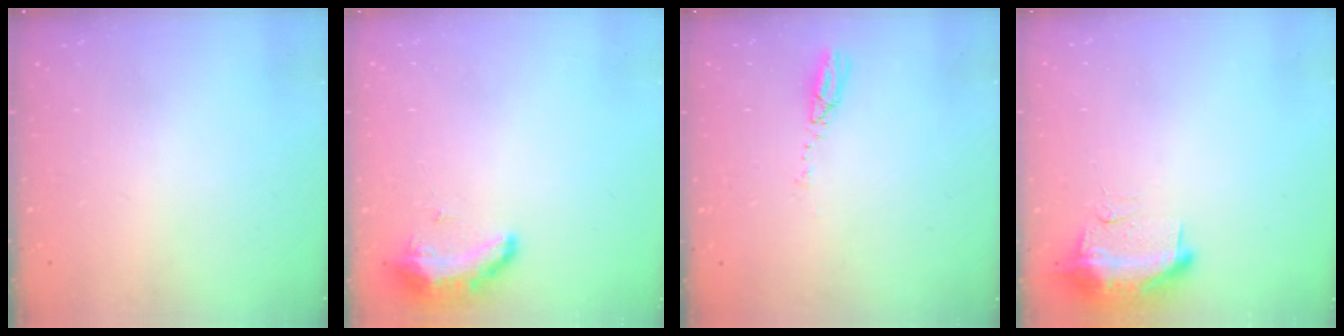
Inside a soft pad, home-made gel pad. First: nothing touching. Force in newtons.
{"total": 16.2, "press": 11.0, "slide": 11.9}
{"total": 3.6, "press": 3.6, "slide": 0.2}
{"total": 11.3, "press": 10.3, "slide": 4.7}